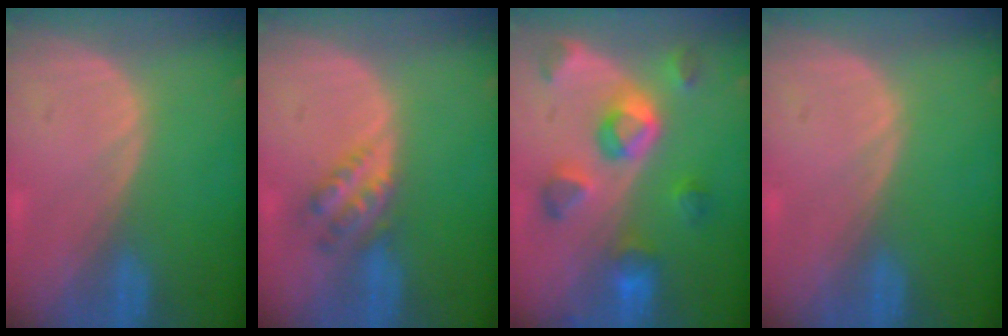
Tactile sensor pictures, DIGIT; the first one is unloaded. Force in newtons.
{"total": 4.5, "press": 4.0, "slide": 2.0}
{"total": 8.5, "press": 8.0, "slide": 2.9}
{"total": 0.0}